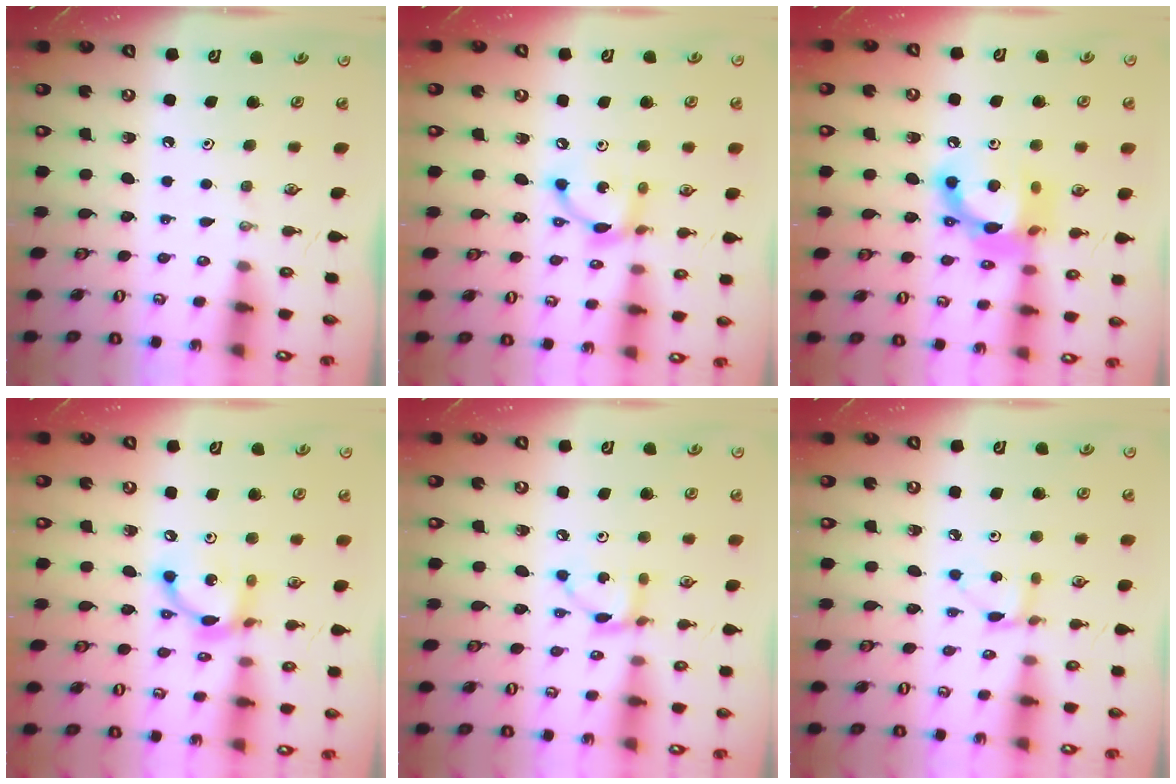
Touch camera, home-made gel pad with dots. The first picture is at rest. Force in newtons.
{"total": 9.7, "press": 9.7, "slide": 0.4}
{"total": 13.4, "press": 13.4, "slide": 1.0}
{"total": 11.7, "press": 11.6, "slide": 0.6}
{"total": 5.8, "press": 5.8, "slide": 0.2}
{"total": 3.5, "press": 3.5, "slide": 0.4}